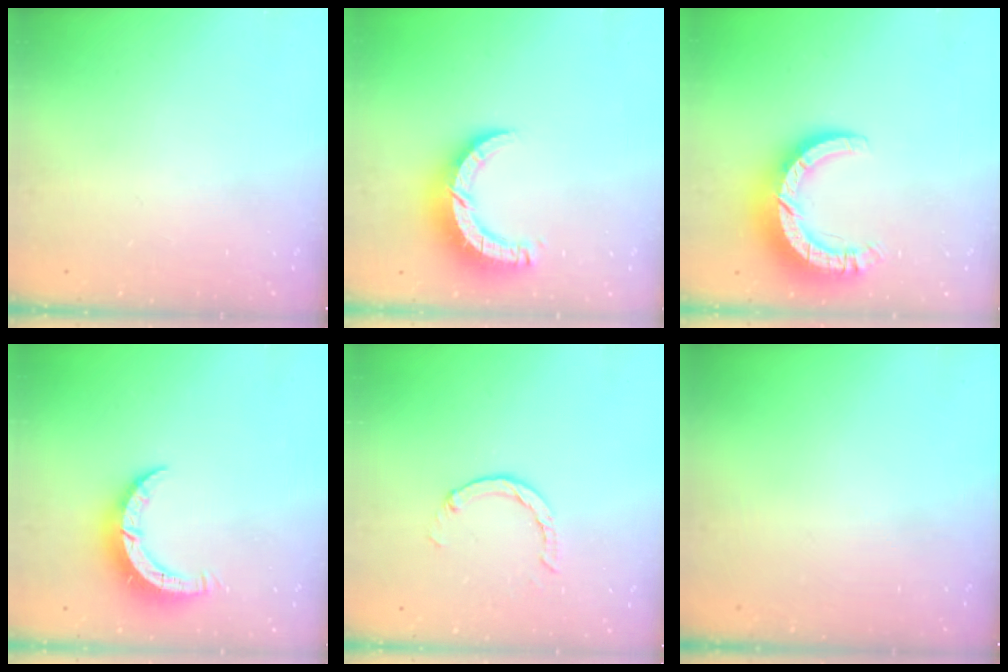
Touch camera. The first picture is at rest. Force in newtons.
{"total": 9.3, "press": 9.2, "slide": 0.9}
{"total": 11.5, "press": 11.5, "slide": 1.0}
{"total": 8.2, "press": 8.2, "slide": 0.2}
{"total": 2.9, "press": 2.9, "slide": 0.4}
{"total": 0.0}